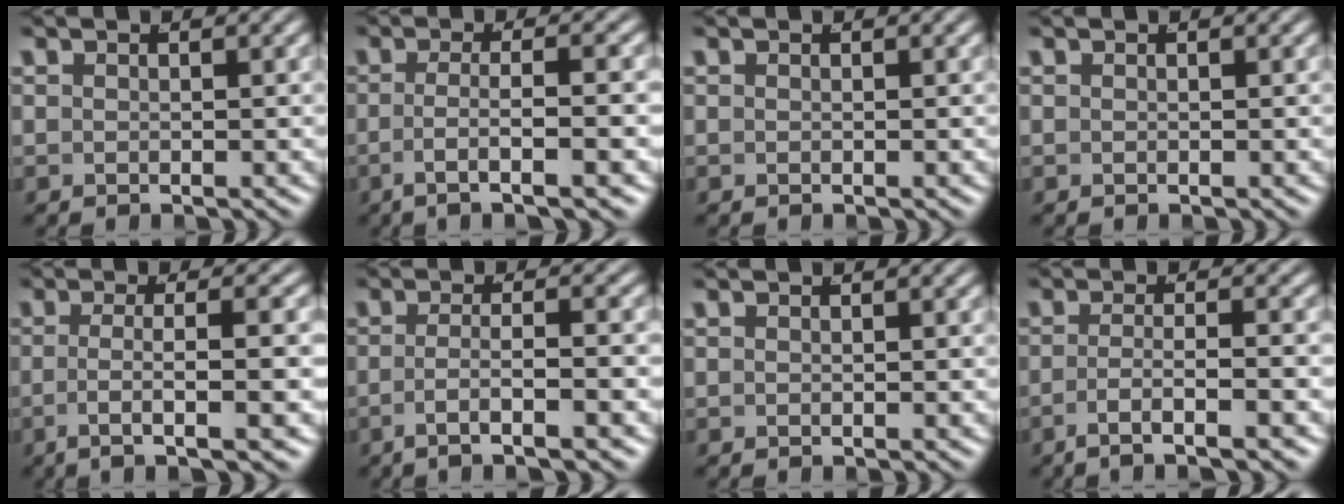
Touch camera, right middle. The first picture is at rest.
{"total": 4.6, "force": [-2.9, 0.0, 3.6], "torque": [-0.073, -0.018, -0.039]}
{"total": 0.0}
{"total": 0.0}
{"total": 4.8, "force": [-2.4, 0.1, 4.1], "torque": [-0.080, -0.018, -0.031]}
{"total": 4.0, "force": [-2.8, -0.1, 2.8], "torque": [-0.058, -0.017, -0.040]}
{"total": 0.0}
{"total": 4.1, "force": [-3.2, 0.0, 2.6], "torque": [-0.056, -0.021, -0.045]}